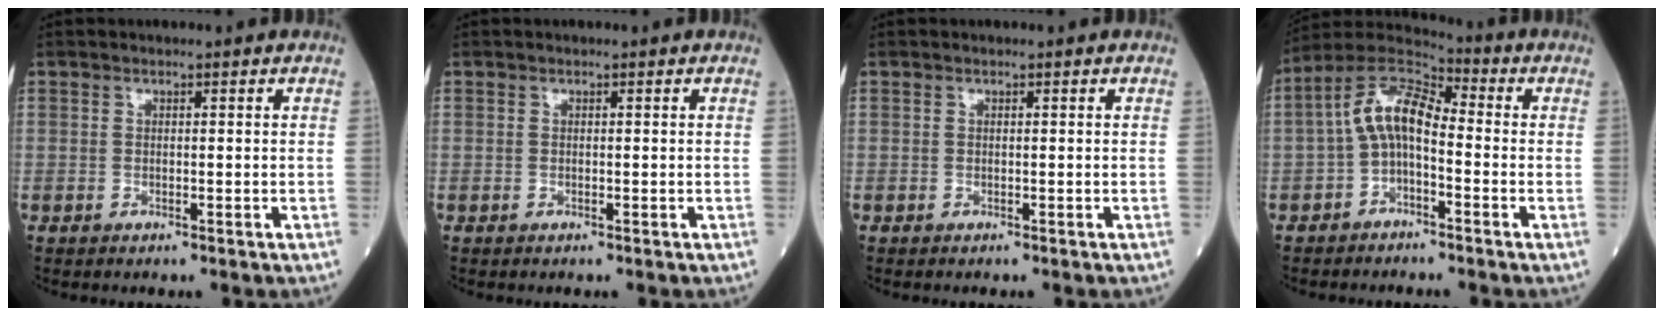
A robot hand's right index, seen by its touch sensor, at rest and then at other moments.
{"total": 0.0}
{"total": 0.0}
{"total": 8.5, "force": [-1.0, 3.6, 7.6], "torque": [-0.153, 0.032, -0.025]}